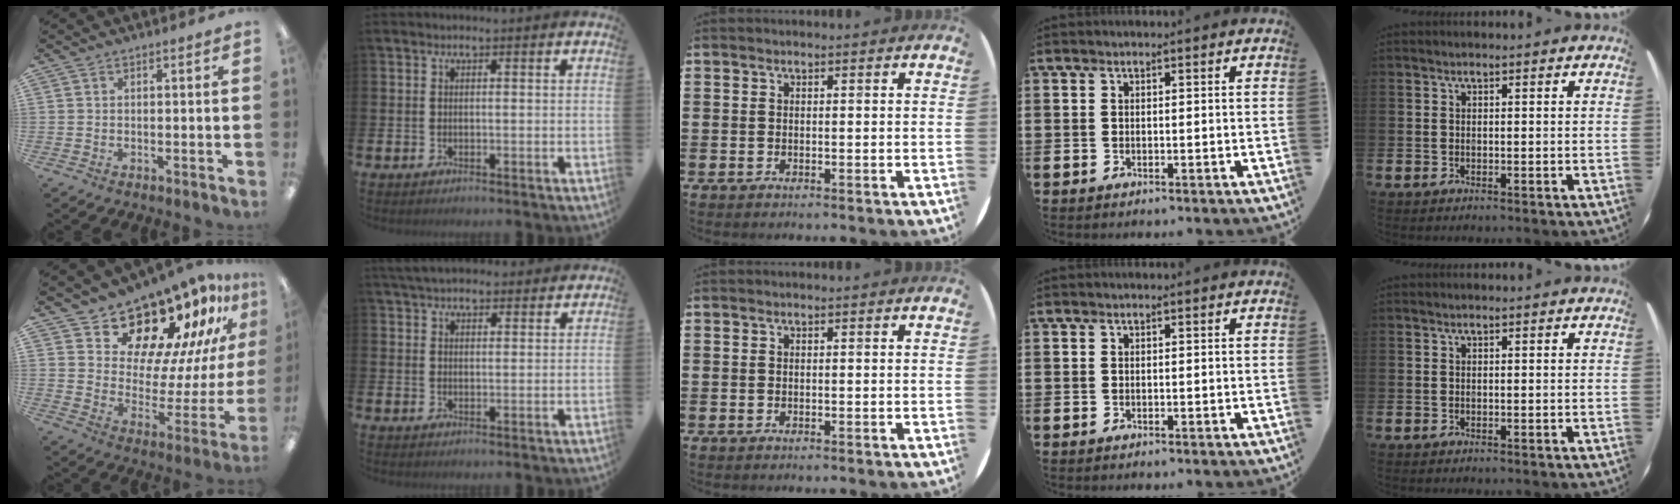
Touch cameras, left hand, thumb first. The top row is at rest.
{"thumb": {"total": 17.9, "force": [15.5, 6.8, 5.7], "torque": [-0.085, -0.137, 0.264]}, "index": {"total": 4.3, "force": [4.0, 1.3, 1.0], "torque": [-0.027, -0.009, 0.075]}}